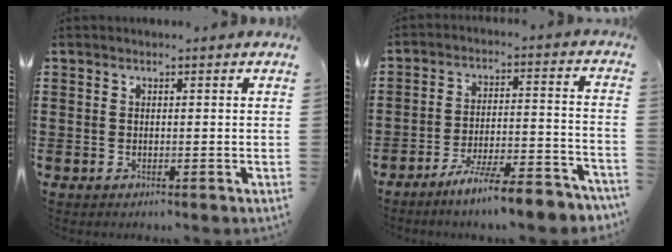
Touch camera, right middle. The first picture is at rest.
{"total": 8.7, "force": [-7.5, -0.1, 4.4], "torque": [-0.074, 0.002, -0.141]}